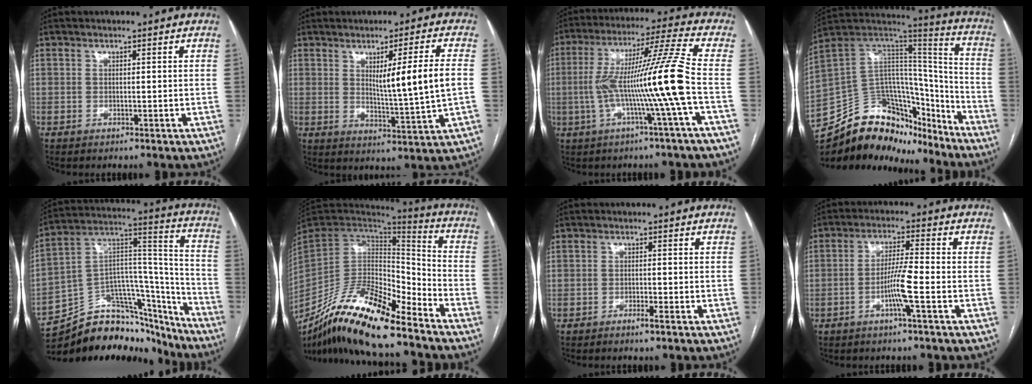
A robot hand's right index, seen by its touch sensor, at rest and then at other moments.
{"total": 9.5, "force": [1.2, -0.9, 9.4], "torque": [-0.147, -0.013, 0.024]}
{"total": 14.9, "force": [-2.8, -2.6, 14.4], "torque": [-0.259, 0.010, -0.057]}
{"total": 23.6, "force": [-19.0, 12.0, 7.4], "torque": [-0.162, 0.070, -0.298]}
{"total": 25.3, "force": [-22.2, 8.6, 8.7], "torque": [-0.118, 0.057, -0.340]}
{"total": 22.5, "force": [-17.0, 4.6, 13.9], "torque": [-0.271, -0.009, -0.313]}
{"total": 1.7, "force": [-1.2, -0.1, 1.2], "torque": [-0.022, -0.001, -0.022]}
{"total": 6.0, "force": [-2.2, -0.5, 5.6], "torque": [-0.112, 0.000, -0.043]}